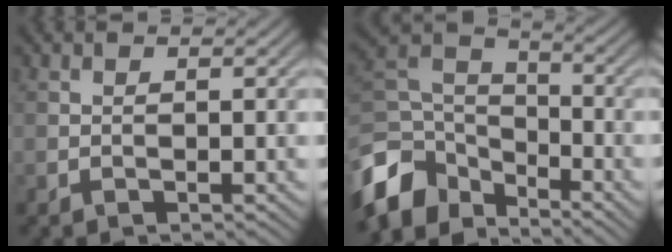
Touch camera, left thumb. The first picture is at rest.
{"total": 11.3, "force": [-6.8, 7.0, 5.8], "torque": [-0.152, -0.009, -0.143]}